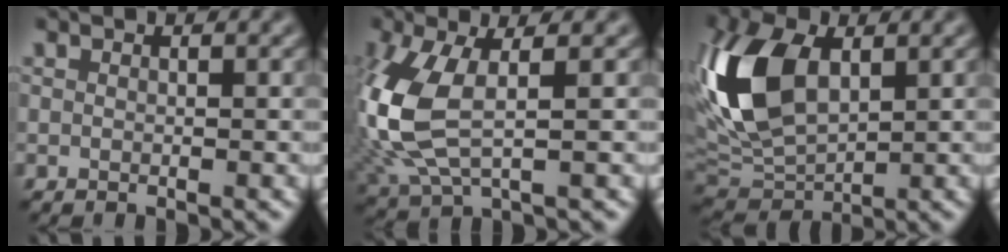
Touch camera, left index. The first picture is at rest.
{"total": 8.7, "force": [0.3, 4.2, 7.6], "torque": [-0.207, -0.003, 0.009]}
{"total": 10.5, "force": [1.9, 6.2, 8.2], "torque": [-0.196, 0.011, 0.028]}